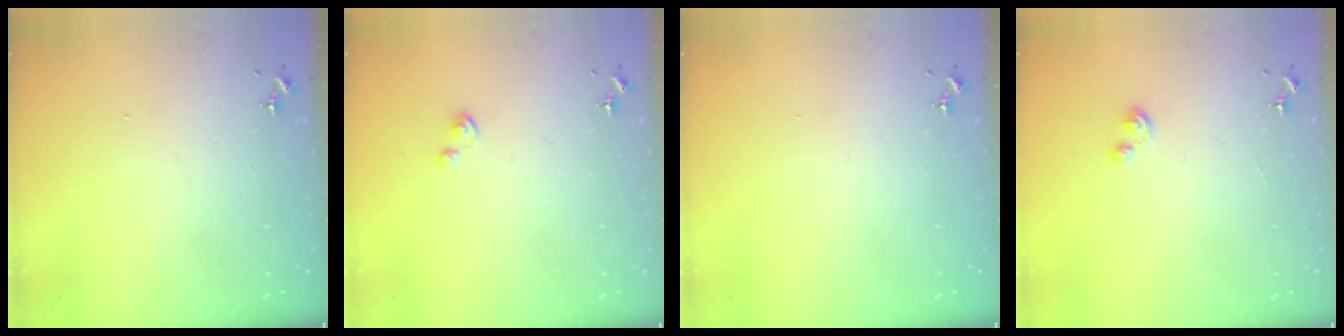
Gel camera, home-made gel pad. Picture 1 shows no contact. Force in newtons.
{"total": 0.9, "press": 0.9, "slide": 0.1}
{"total": 0.0}
{"total": 3.2, "press": 3.2, "slide": 0.4}